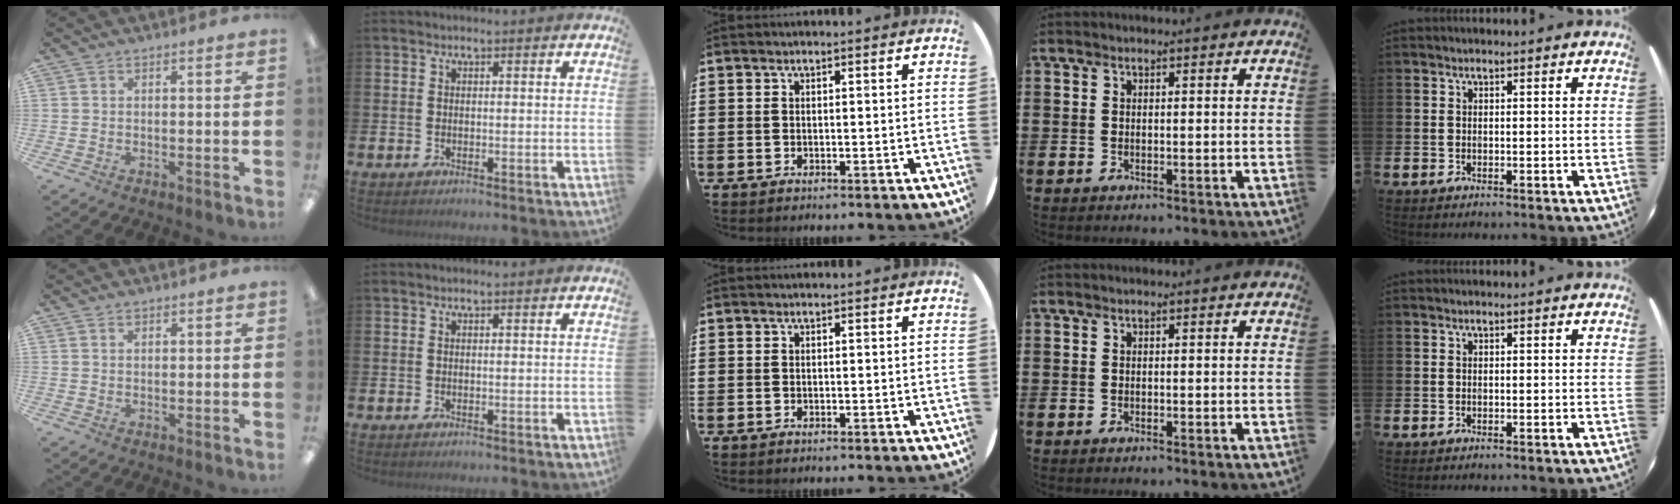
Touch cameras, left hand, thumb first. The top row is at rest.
{"thumb": {"total": 0.7, "force": [0.6, 0.4, 0.1], "torque": [-0.002, 0.001, 0.011]}}